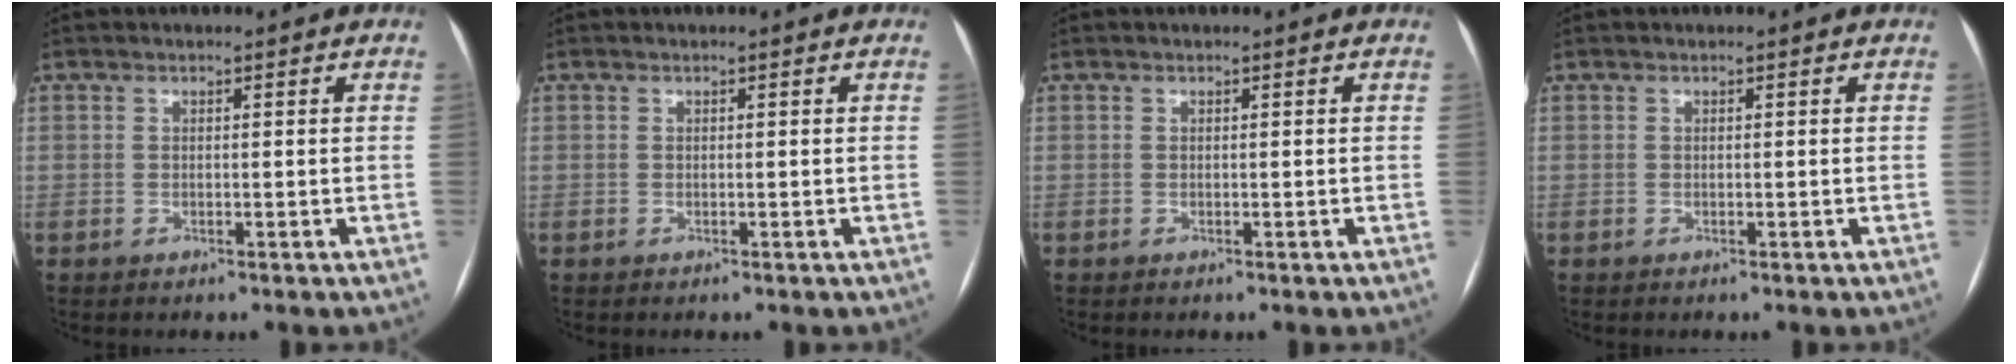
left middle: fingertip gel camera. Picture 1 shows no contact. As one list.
[{"total": 0.0}, {"total": 0.0}, {"total": 0.0}]